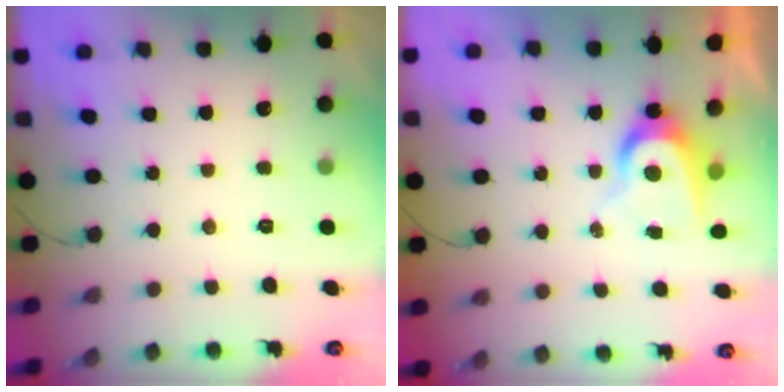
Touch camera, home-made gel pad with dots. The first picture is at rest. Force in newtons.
{"total": 7.3, "press": 7.3, "slide": 0.6}